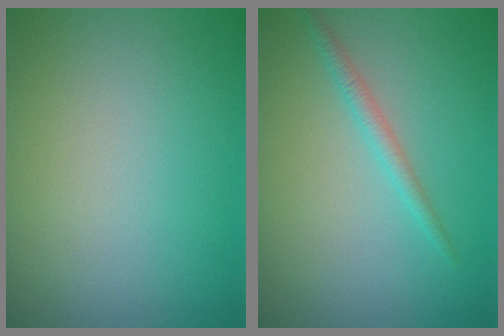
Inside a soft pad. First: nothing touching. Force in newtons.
{"total": 1.4, "press": 1.4, "slide": 0.1}